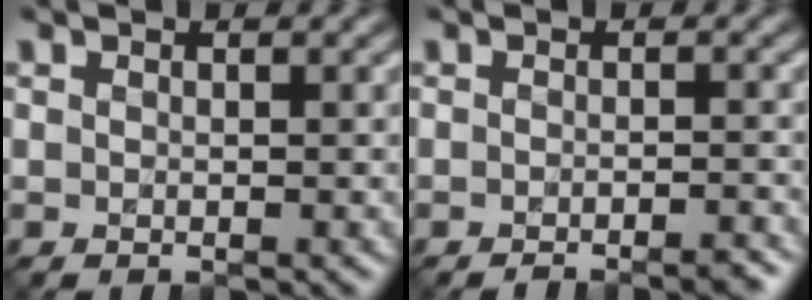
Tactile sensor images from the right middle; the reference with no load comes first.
{"total": 2.4, "force": [-1.9, 0.4, 1.4], "torque": [-0.008, 0.002, -0.030]}